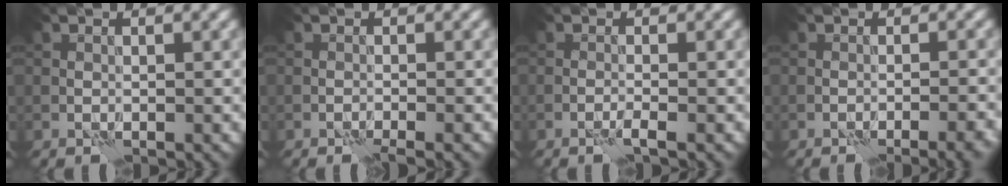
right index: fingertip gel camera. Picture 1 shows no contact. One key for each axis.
{"total": 1.6, "fx": -1.1, "fy": 0.2, "fz": 1.2, "tx": -0.015, "ty": 0.001, "tz": -0.022}
{"total": 1.4, "fx": -0.8, "fy": 0.2, "fz": 1.2, "tx": -0.018, "ty": 0.005, "tz": -0.020}
{"total": 4.4, "fx": -2.9, "fy": 1.0, "fz": 3.1, "tx": -0.034, "ty": 0.012, "tz": -0.038}